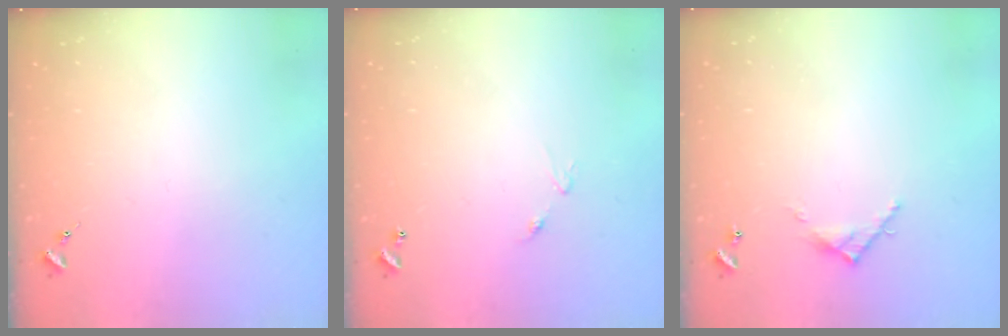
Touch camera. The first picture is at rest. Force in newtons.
{"total": 5.0, "press": 5.0, "slide": 0.5}
{"total": 5.5, "press": 5.5, "slide": 0.3}